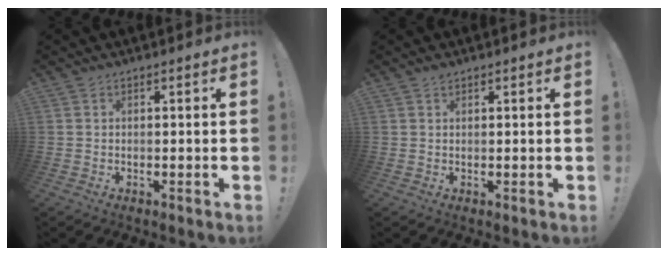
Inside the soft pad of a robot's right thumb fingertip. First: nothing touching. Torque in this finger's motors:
{"motor_torque": [-0.03, 0.05, 0.04, -0.08, -0.01]}